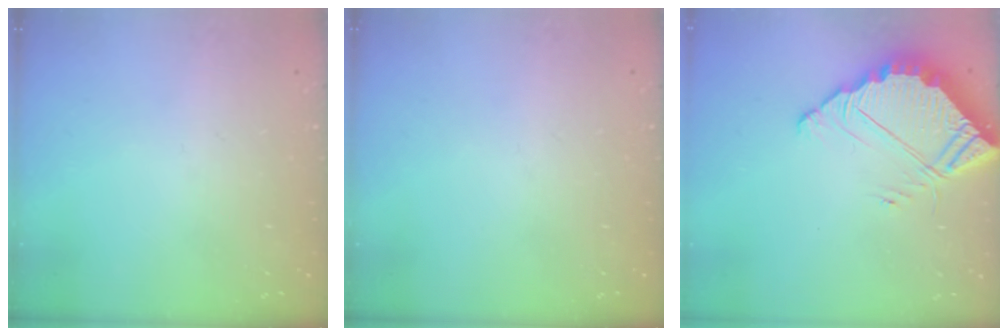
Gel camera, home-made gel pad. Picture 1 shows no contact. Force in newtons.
{"total": 0.0}
{"total": 5.9, "press": 5.9, "slide": 0.2}